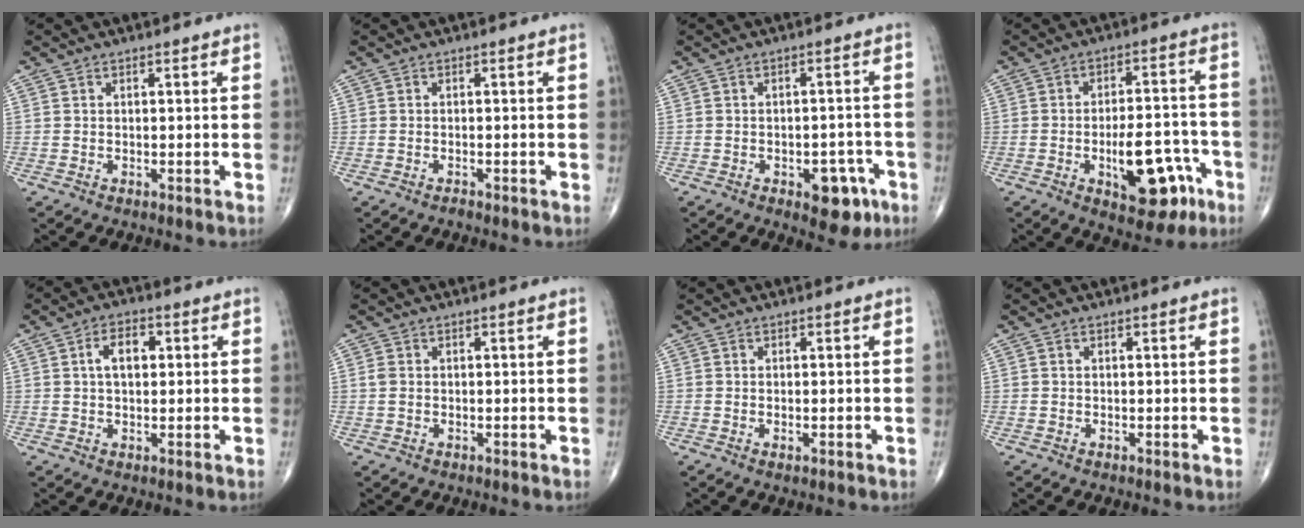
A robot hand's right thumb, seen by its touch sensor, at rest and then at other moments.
{"total": 0.7, "force": [-0.6, 0.2, 0.3], "torque": [-0.008, 0.004, -0.010]}
{"total": 7.5, "force": [-3.6, 4.1, 5.1], "torque": [-0.035, 0.023, -0.039]}
{"total": 14.1, "force": [-5.5, 6.6, 11.2], "torque": [-0.133, 0.037, -0.070]}
{"total": 5.6, "force": [1.2, 3.3, 4.3], "torque": [-0.067, 0.009, 0.016]}
{"total": 1.4, "force": [0.1, 1.1, 0.9], "torque": [-0.021, 0.002, 0.003]}
{"total": 0.9, "force": [-0.2, 0.4, 0.8], "torque": [-0.013, -0.003, -0.004]}
{"total": 0.0}